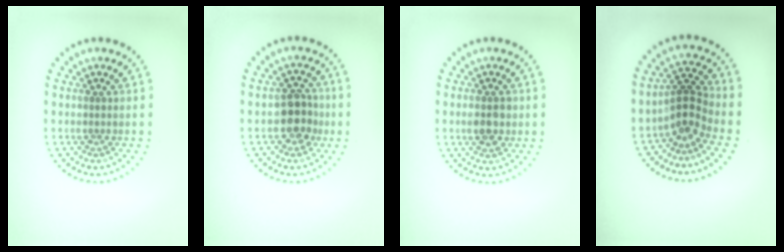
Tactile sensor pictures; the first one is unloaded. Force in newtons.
{"total": 3.4, "press": 3.2, "slide": 0.9}
{"total": 2.7, "press": 2.7, "slide": 0.1}
{"total": 2.9, "press": 2.2, "slide": 1.9}